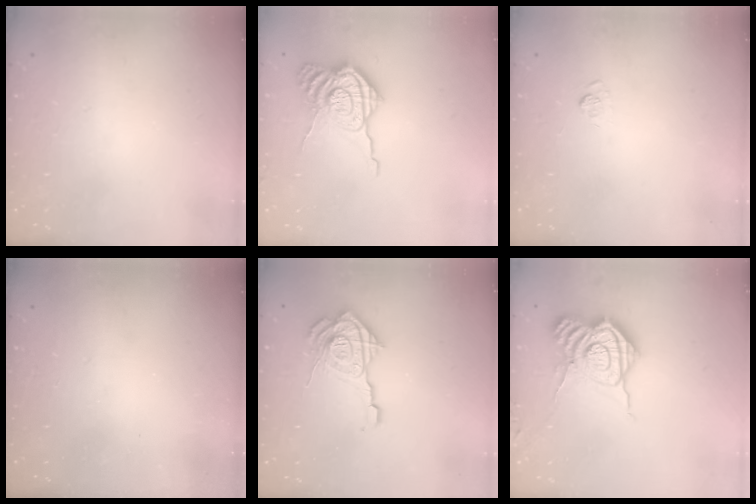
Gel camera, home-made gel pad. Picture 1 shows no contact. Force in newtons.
{"total": 12.9, "press": 12.8, "slide": 1.3}
{"total": 7.5, "press": 7.3, "slide": 1.4}
{"total": 2.4, "press": 2.3, "slide": 0.8}
{"total": 16.9, "press": 16.8, "slide": 1.7}
{"total": 15.9, "press": 15.9, "slide": 1.0}